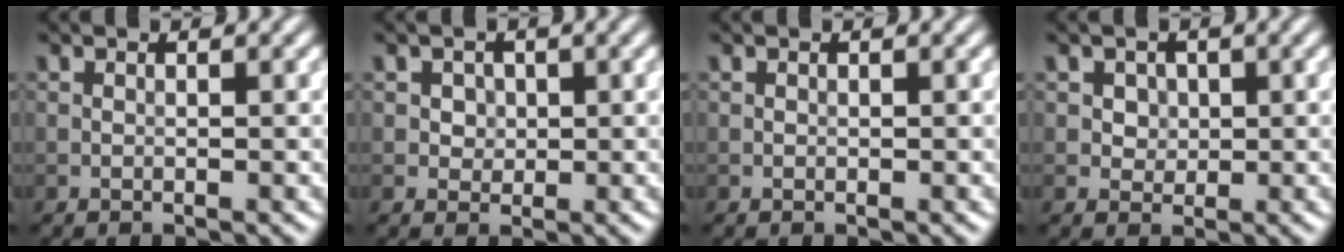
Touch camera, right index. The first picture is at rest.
{"total": 1.8, "force": [0.5, 1.5, 0.7], "torque": [-0.009, 0.003, 0.012]}
{"total": 0.0}
{"total": 2.1, "force": [0.8, 1.8, 0.9], "torque": [-0.017, 0.001, 0.018]}